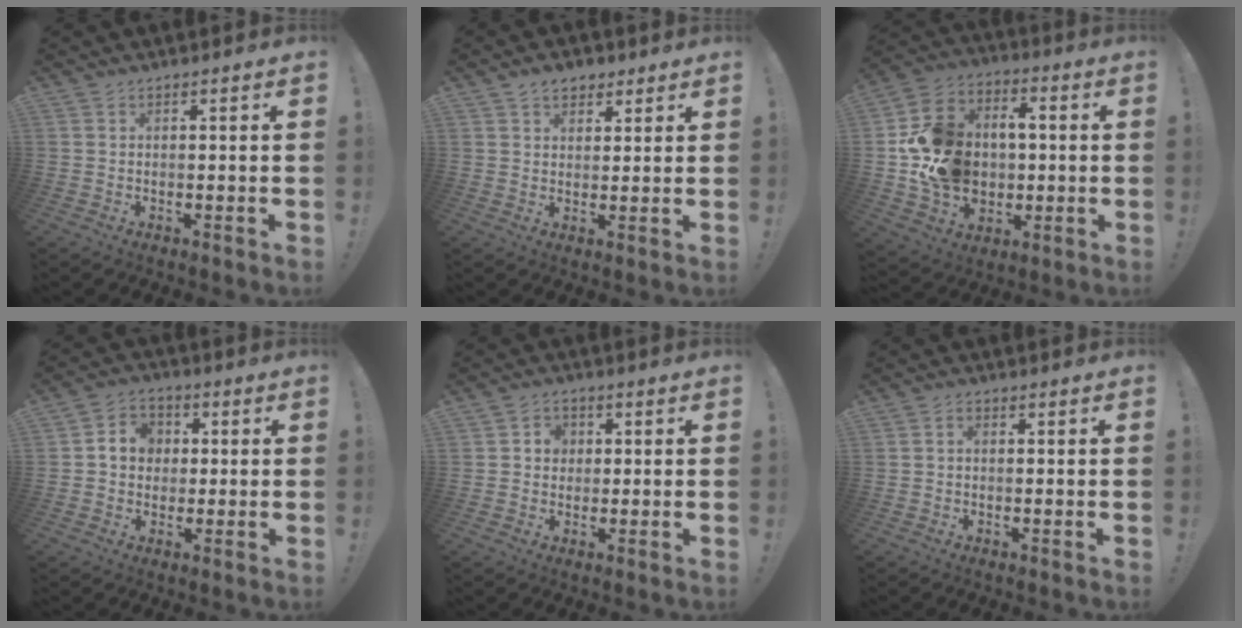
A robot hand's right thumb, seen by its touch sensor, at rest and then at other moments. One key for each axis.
{"total": 5.4, "fx": 3.2, "fy": 3.8, "fz": 2.1, "tx": -0.025, "ty": -0.008, "tz": 0.059}
{"total": 16.9, "fx": -1.5, "fy": 14.6, "fz": 8.2, "tx": -0.125, "ty": 0.020, "tz": -0.015}
{"total": 7.5, "fx": 0.7, "fy": 6.8, "fz": 3.0, "tx": -0.049, "ty": 0.013, "tz": 0.018}
{"total": 4.2, "fx": 0.4, "fy": 3.8, "fz": 1.6, "tx": -0.029, "ty": 0.005, "tz": 0.008}
{"total": 1.0, "fx": -0.4, "fy": 0.7, "fz": 0.6, "tx": -0.019, "ty": 0.006, "tz": -0.006}